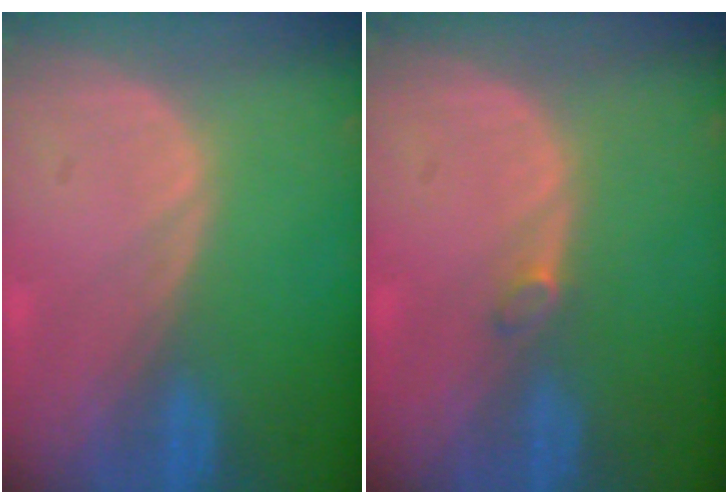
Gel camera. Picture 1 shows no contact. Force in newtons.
{"total": 1.2, "press": 1.2, "slide": 0.2}